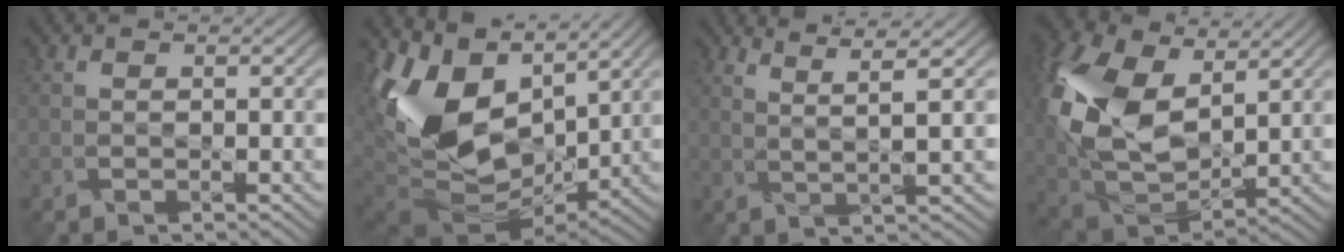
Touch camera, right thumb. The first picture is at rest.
{"total": 14.4, "force": [4.7, 9.2, 10.1], "torque": [-0.240, 0.005, 0.101]}
{"total": 4.4, "force": [3.4, -0.7, 2.6], "torque": [-0.050, 0.004, 0.066]}
{"total": 14.7, "force": [5.5, 8.4, 10.6], "torque": [-0.265, 0.020, 0.109]}